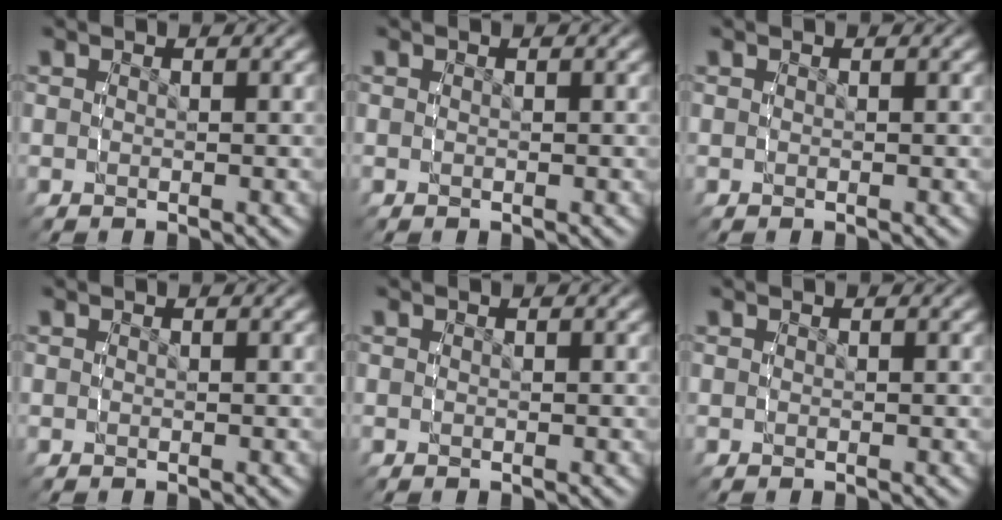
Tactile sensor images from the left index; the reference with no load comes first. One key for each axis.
{"total": 0.0}
{"total": 0.0}
{"total": 0.0}
{"total": 0.0}
{"total": 0.0}